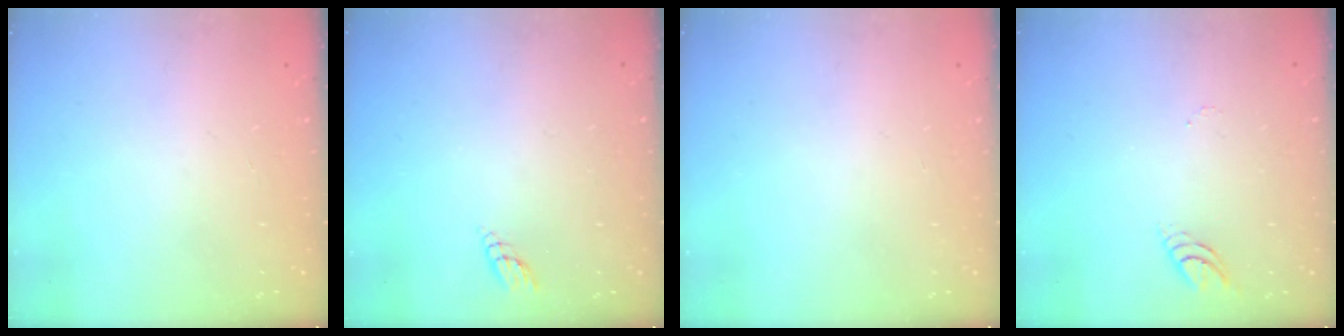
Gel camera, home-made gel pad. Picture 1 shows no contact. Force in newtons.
{"total": 2.8, "press": 2.8, "slide": 0.3}
{"total": 0.0}
{"total": 4.0, "press": 4.0, "slide": 0.3}